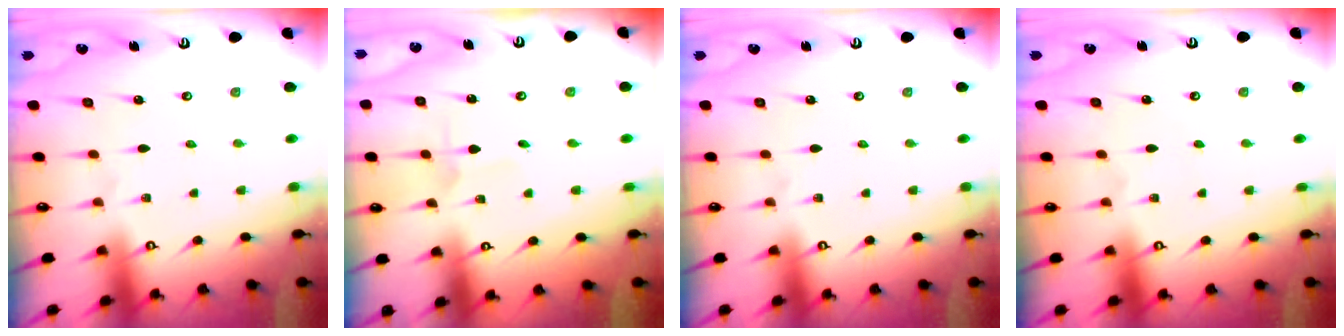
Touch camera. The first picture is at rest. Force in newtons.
{"total": 1.6, "press": 1.6, "slide": 0.2}
{"total": 0.0}
{"total": 0.0}